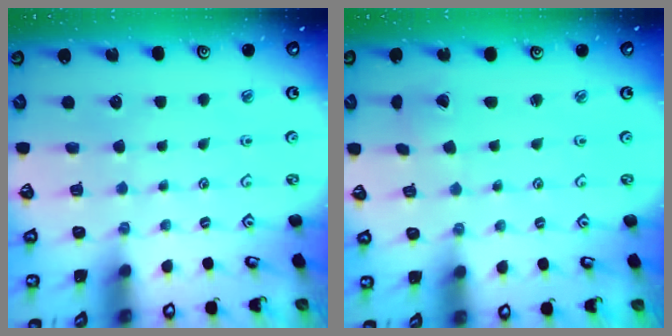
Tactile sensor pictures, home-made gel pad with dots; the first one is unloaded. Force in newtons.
{"total": 0.0}